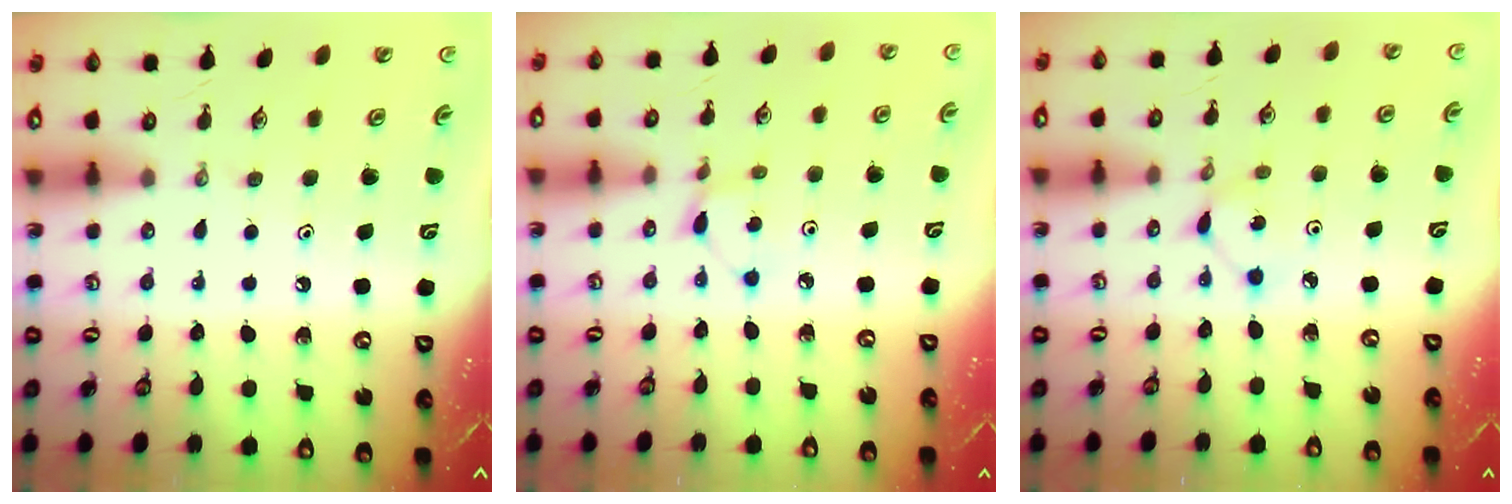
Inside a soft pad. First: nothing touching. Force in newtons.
{"total": 3.0, "press": 2.9, "slide": 0.4}
{"total": 2.2, "press": 2.2, "slide": 0.3}